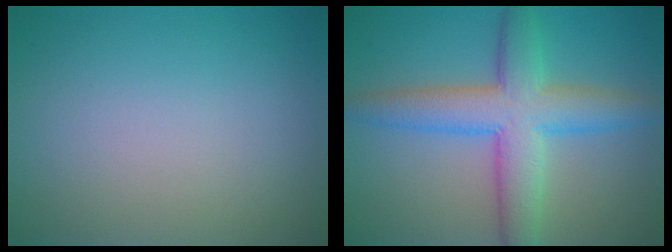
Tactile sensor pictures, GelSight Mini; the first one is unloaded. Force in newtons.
{"total": 6.9, "press": 6.9, "slide": 0.2}